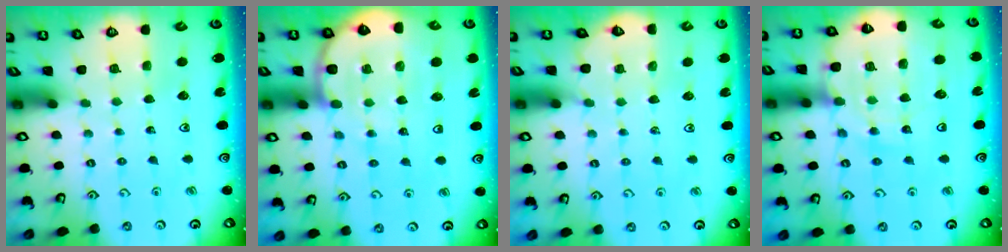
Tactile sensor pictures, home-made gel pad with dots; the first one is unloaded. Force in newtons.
{"total": 8.5, "press": 8.4, "slide": 1.1}
{"total": 4.2, "press": 4.0, "slide": 1.2}
{"total": 13.0, "press": 12.9, "slide": 1.6}